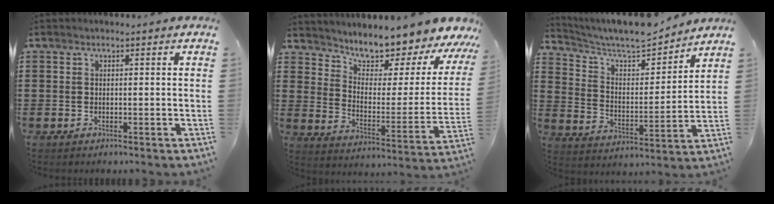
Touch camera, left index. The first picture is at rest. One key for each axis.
{"total": 7.6, "fx": 7.3, "fy": 1.0, "fz": 1.7, "tx": -0.046, "ty": -0.071, "tz": 0.120}
{"total": 7.8, "fx": 7.3, "fy": 1.3, "fz": 2.5, "tx": -0.082, "ty": -0.050, "tz": 0.124}